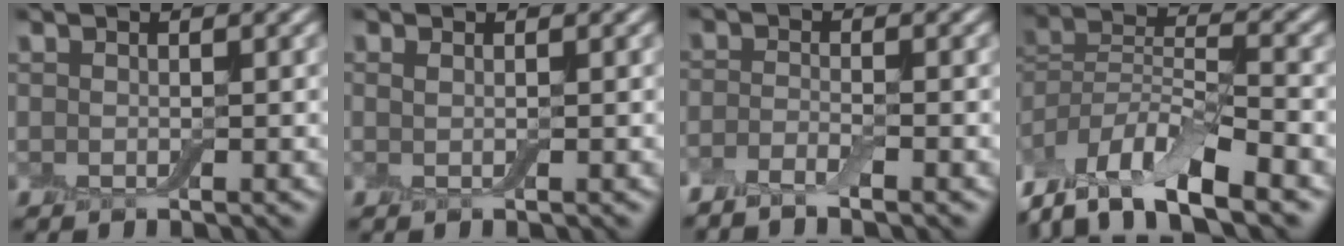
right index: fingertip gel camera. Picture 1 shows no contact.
{"total": 0.7, "force": [0.4, 0.2, 0.5], "torque": [-0.013, 0.000, 0.003]}
{"total": 2.0, "force": [-1.6, 0.3, 1.2], "torque": [-0.030, -0.003, -0.041]}
{"total": 11.7, "force": [-7.3, 4.3, 8.0], "torque": [-0.157, 0.013, -0.130]}